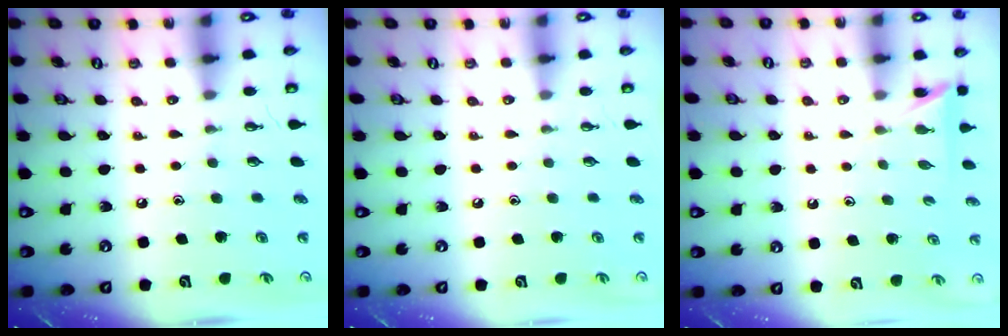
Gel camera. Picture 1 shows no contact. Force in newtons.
{"total": 0.0}
{"total": 3.7, "press": 3.7, "slide": 0.3}